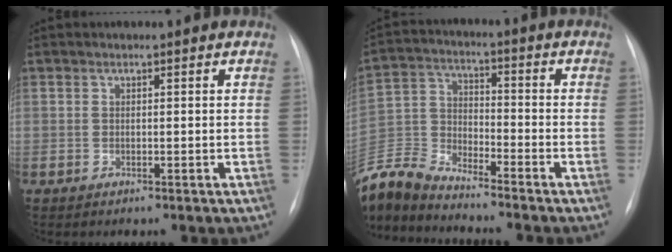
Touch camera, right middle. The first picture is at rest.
{"total": 11.3, "force": [-11.1, 0.5, 2.3], "torque": [-0.059, 0.006, -0.224]}